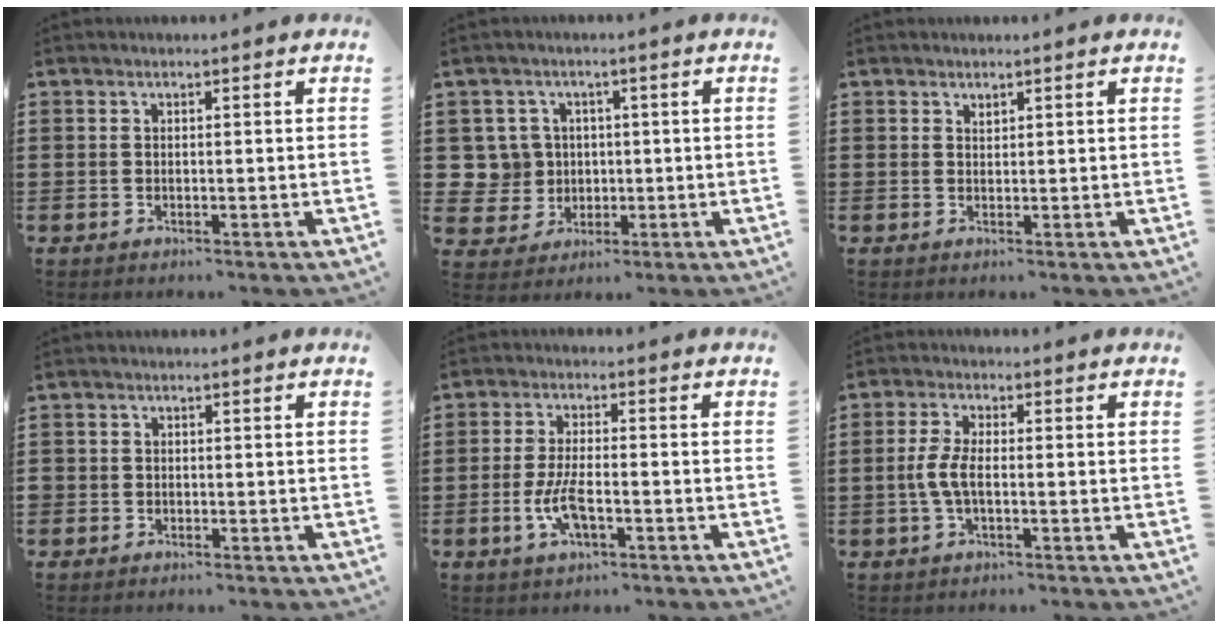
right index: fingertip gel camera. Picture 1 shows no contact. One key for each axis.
{"total": 5.8, "fx": 0.7, "fy": 5.6, "fz": 1.3, "tx": -0.059, "ty": 0.016, "tz": 0.013}
{"total": 0.7, "fx": 0.6, "fy": 0.3, "fz": 0.1, "tx": -0.004, "ty": 0.001, "tz": 0.012}
{"total": 0.9, "fx": -0.4, "fy": 0.7, "fz": 0.1, "tx": -0.003, "ty": 0.003, "tz": -0.011}
{"total": 6.1, "fx": -1.9, "fy": 2.2, "fz": 5.3, "tx": -0.123, "ty": -0.007, "tz": -0.041}
{"total": 4.0, "fx": -0.8, "fy": 1.4, "fz": 3.7, "tx": -0.094, "ty": -0.006, "tz": -0.023}